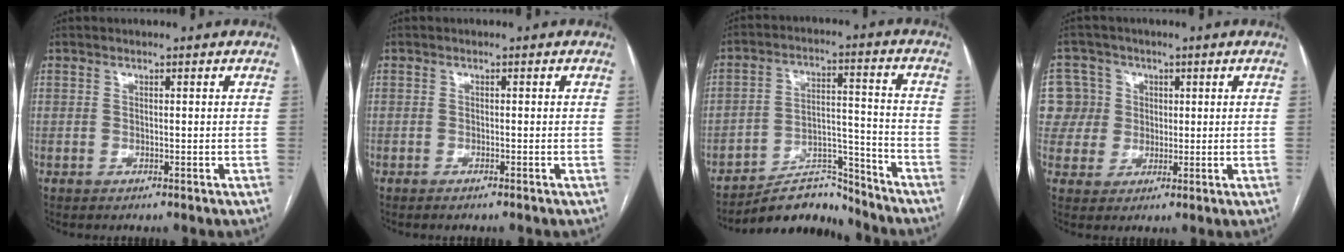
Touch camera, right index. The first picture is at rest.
{"total": 0.8, "force": [-0.6, -0.1, 0.5], "torque": [-0.011, -0.001, -0.011]}
{"total": 9.4, "force": [-9.0, 2.4, 0.9], "torque": [-0.003, 0.045, -0.154]}
{"total": 8.6, "force": [1.6, 8.4, 0.6], "torque": [-0.023, 0.036, 0.042]}